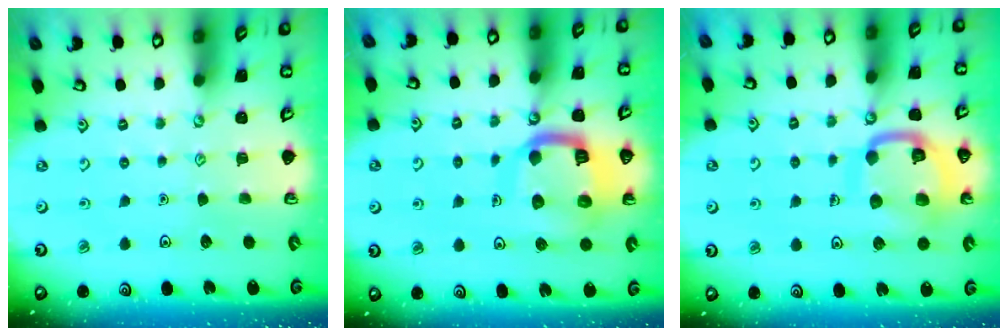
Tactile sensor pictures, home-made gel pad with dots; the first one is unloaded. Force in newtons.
{"total": 13.8, "press": 13.7, "slide": 1.4}
{"total": 14.0, "press": 13.9, "slide": 1.4}